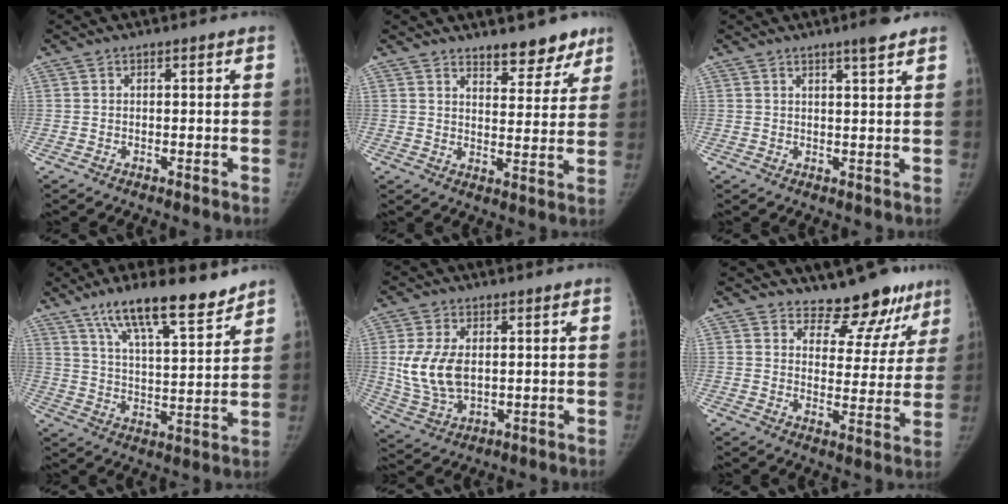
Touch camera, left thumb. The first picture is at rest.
{"total": 8.5, "force": [6.7, 3.6, 3.8], "torque": [-0.009, -0.044, 0.094]}
{"total": 3.5, "force": [2.6, 0.2, 2.3], "torque": [-0.034, -0.018, 0.039]}
{"total": 15.6, "force": [11.4, 3.8, 9.9], "torque": [-0.139, -0.061, 0.195]}
{"total": 10.5, "force": [1.1, 6.5, 8.2], "torque": [-0.165, -0.010, 0.033]}
{"total": 11.7, "force": [10.2, 5.2, 2.4], "torque": [0.020, -0.084, 0.125]}